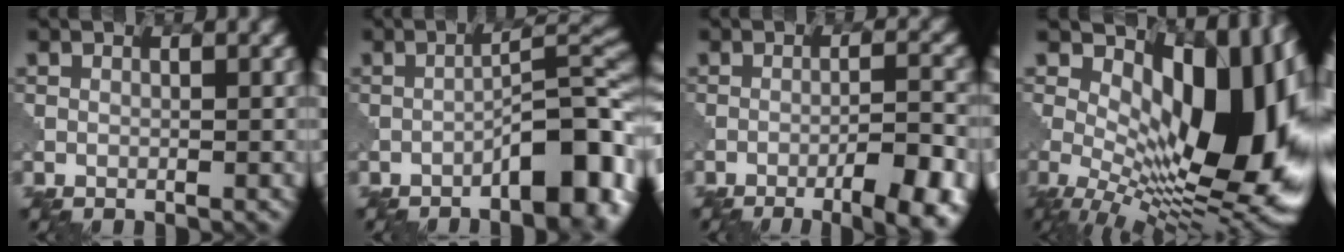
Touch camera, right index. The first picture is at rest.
{"total": 8.5, "force": [-4.5, 2.5, 6.7], "torque": [-0.081, 0.019, -0.069]}
{"total": 9.1, "force": [-5.7, 2.7, 6.6], "torque": [-0.075, 0.006, -0.058]}
{"total": 16.3, "force": [2.0, 8.2, 13.9], "torque": [-0.180, 0.001, 0.032]}